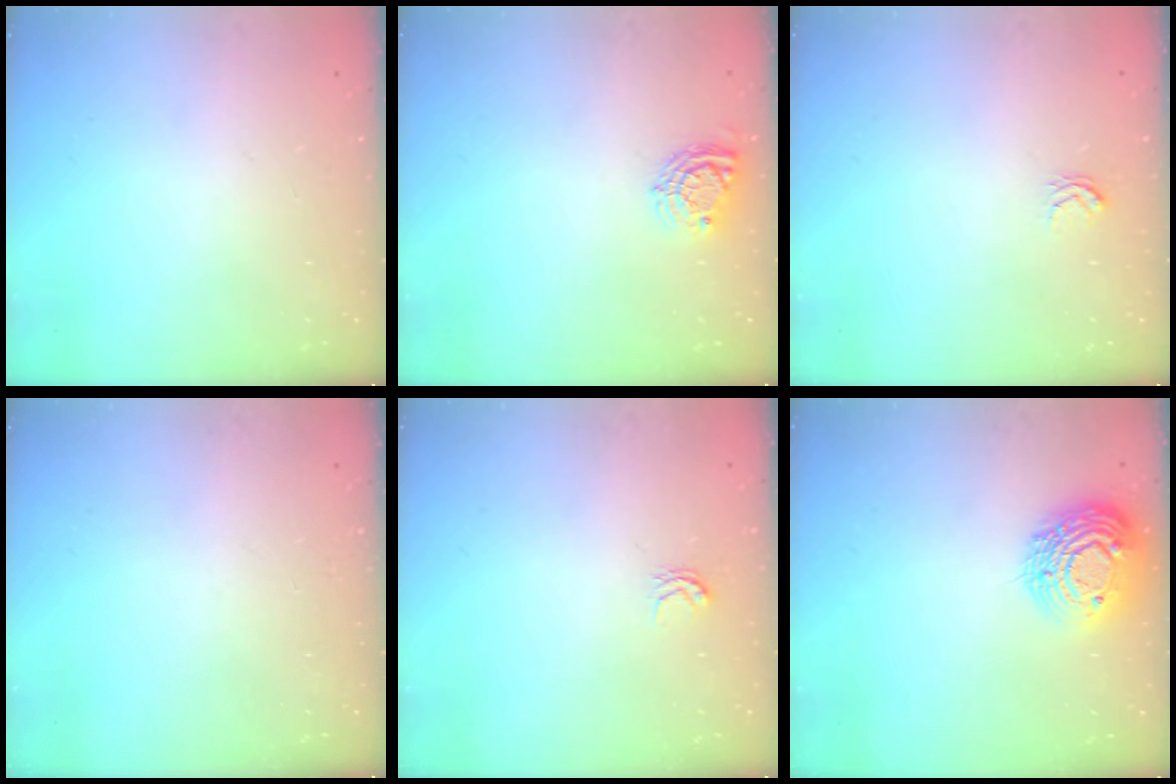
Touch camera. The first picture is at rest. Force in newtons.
{"total": 7.5, "press": 7.5, "slide": 0.2}
{"total": 2.6, "press": 2.6, "slide": 0.3}
{"total": 0.0}
{"total": 3.0, "press": 3.0, "slide": 0.4}
{"total": 14.1, "press": 14.1, "slide": 0.9}